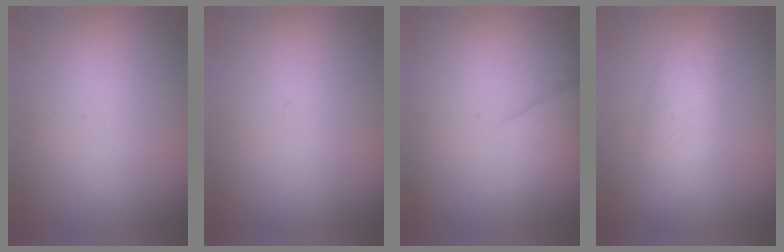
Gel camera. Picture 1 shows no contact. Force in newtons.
{"total": 0.0}
{"total": 2.2}
{"total": 1.8}